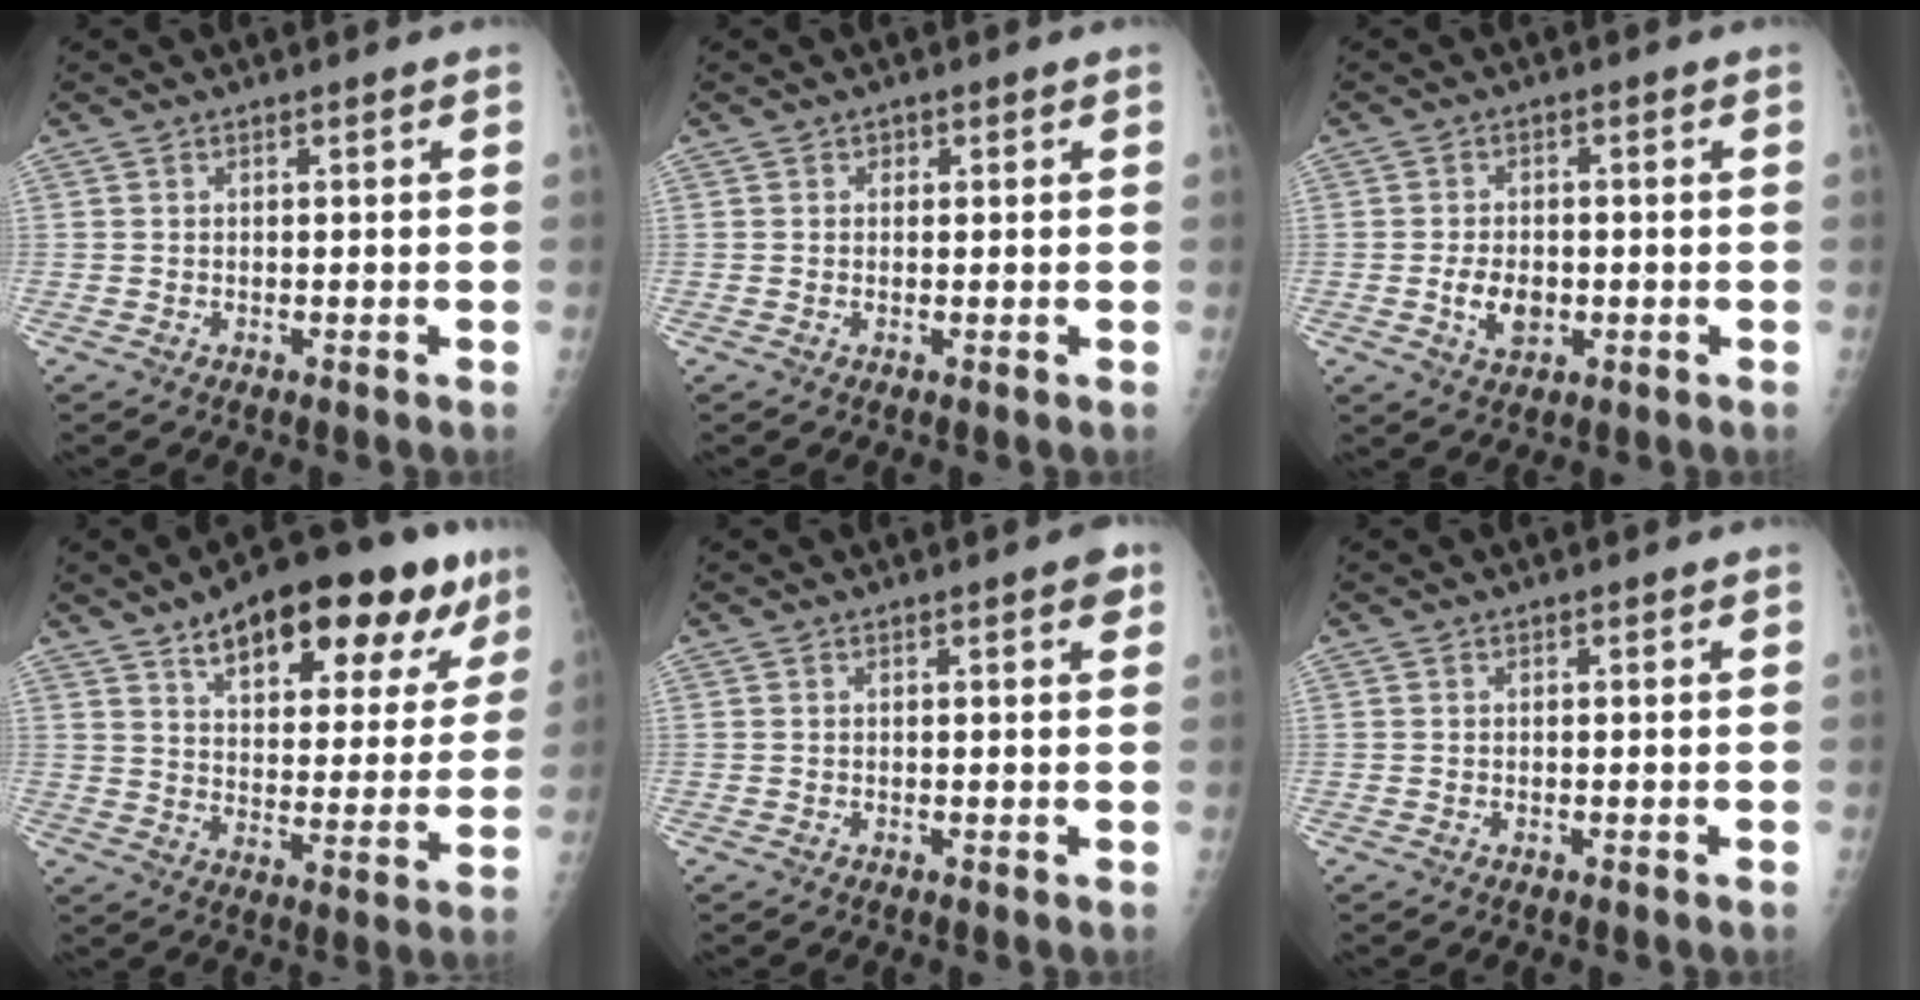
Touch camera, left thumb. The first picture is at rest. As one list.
[{"total": 0.8, "force": [0.3, 0.8, 0.2], "torque": [0.006, 0.000, 0.003]}, {"total": 5.1, "force": [-1.1, 3.4, 3.6], "torque": [-0.055, 0.000, -0.015]}, {"total": 23.3, "force": [13.9, 9.8, 15.9], "torque": [-0.179, -0.028, 0.202]}, {"total": 2.2, "force": [1.1, 0.6, 1.8], "torque": [-0.018, 0.000, 0.011]}, {"total": 0.0}]